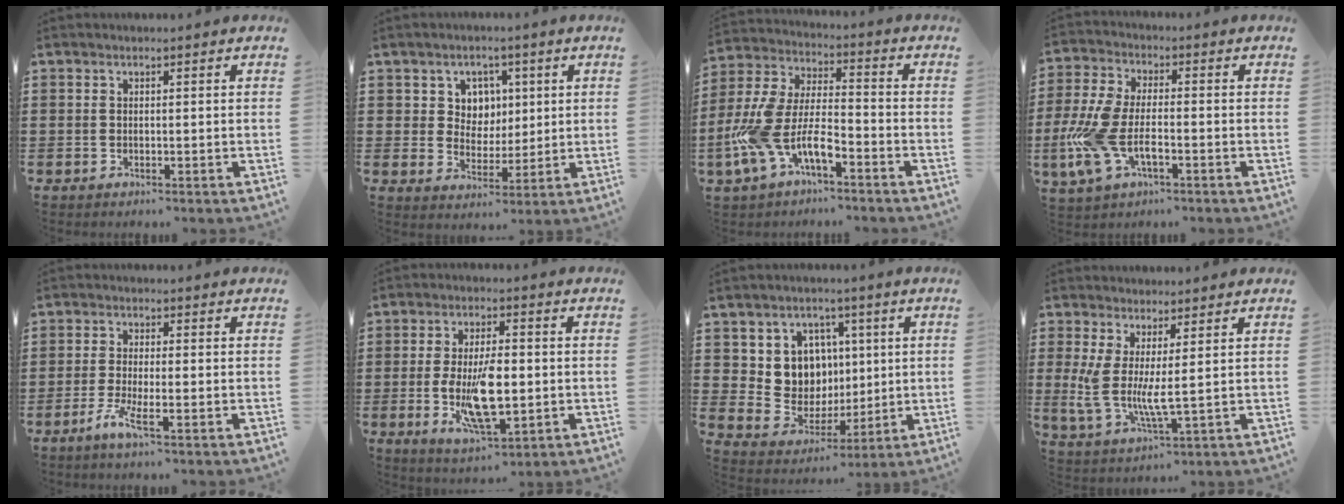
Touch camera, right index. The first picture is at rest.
{"total": 5.1, "force": [1.9, 4.5, 1.3], "torque": [-0.042, 0.009, 0.030]}
{"total": 9.6, "force": [-4.7, 3.8, 7.4], "torque": [-0.200, -0.018, -0.100]}
{"total": 8.7, "force": [-2.5, 4.3, 7.2], "torque": [-0.188, -0.013, -0.052]}
{"total": 4.2, "force": [-2.1, 0.6, 3.6], "torque": [-0.081, -0.009, -0.042]}
{"total": 10.3, "force": [-1.4, 4.0, 9.4], "torque": [-0.193, -0.014, -0.028]}
{"total": 8.3, "force": [2.3, 7.7, 2.3], "torque": [-0.073, -0.013, 0.048]}
{"total": 6.3, "force": [1.1, 1.2, 6.1], "torque": [-0.141, -0.016, 0.017]}